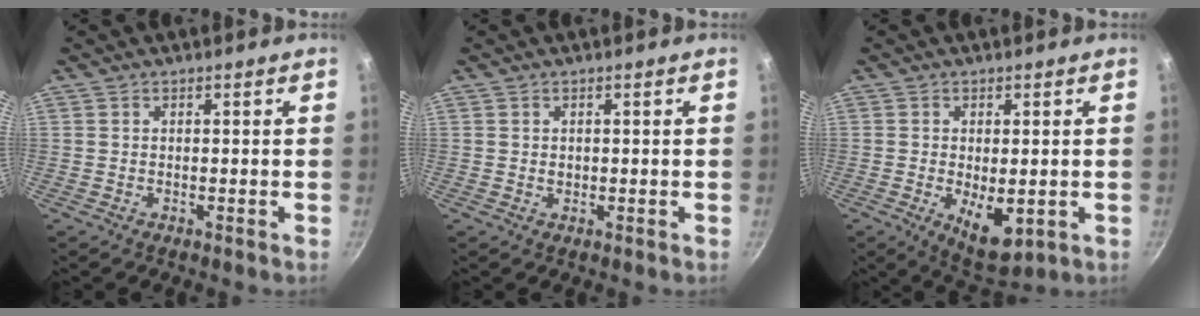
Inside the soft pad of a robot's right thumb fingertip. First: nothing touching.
{"total": 0.9, "force": [0.1, 0.8, 0.5], "torque": [-0.004, 0.000, 0.002]}
{"total": 8.2, "force": [-1.5, 4.0, 6.9], "torque": [-0.093, -0.012, -0.007]}